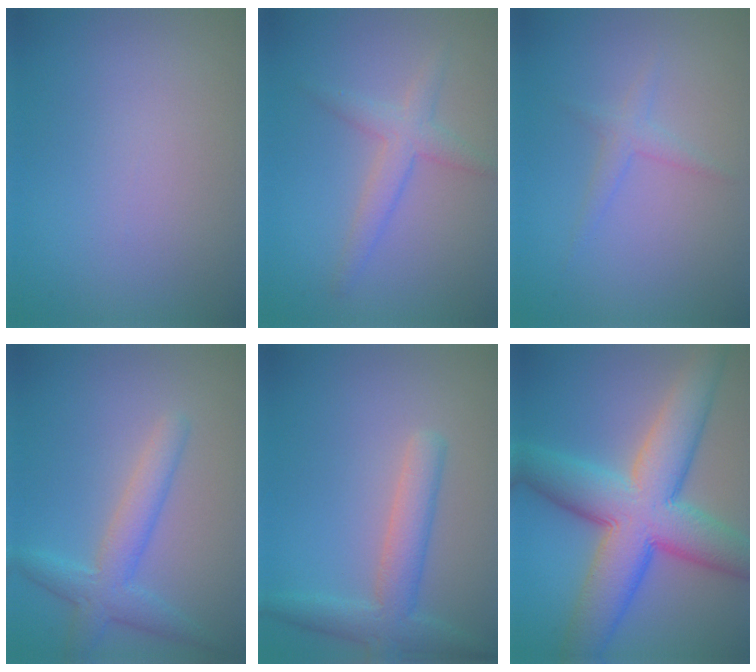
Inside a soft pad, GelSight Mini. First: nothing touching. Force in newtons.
{"total": 2.6, "press": 2.6, "slide": 0.2}
{"total": 1.4, "press": 1.4, "slide": 0.0}
{"total": 3.6, "press": 3.6, "slide": 0.0}
{"total": 3.9, "press": 3.9, "slide": 0.2}
{"total": 11.1, "press": 11.1, "slide": 0.3}